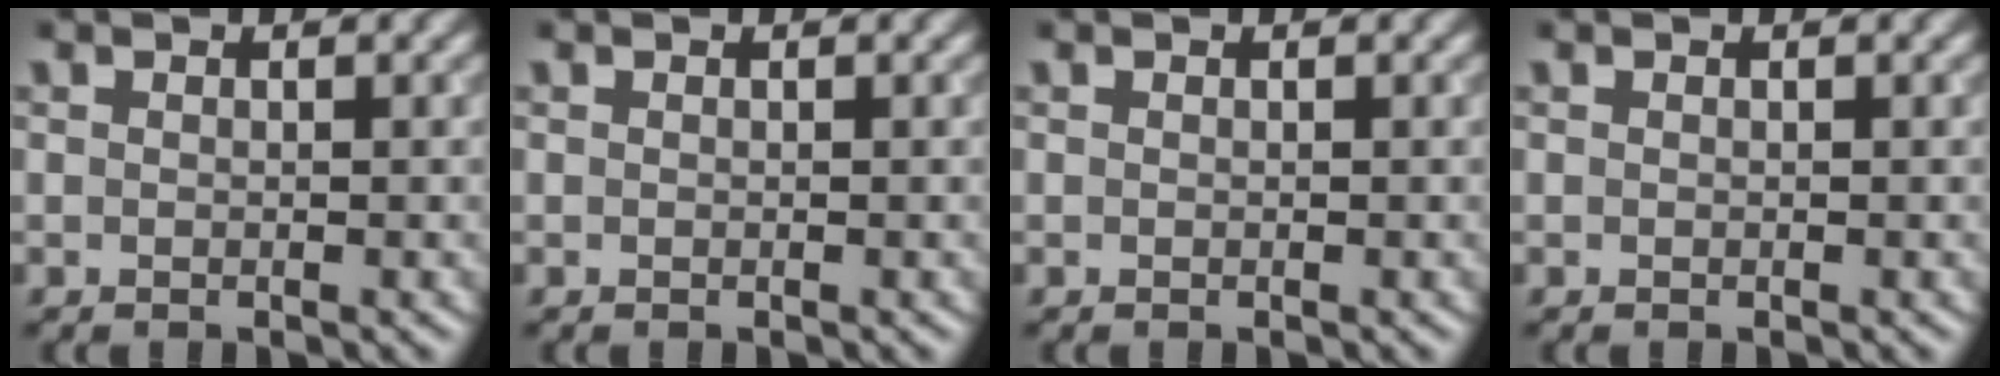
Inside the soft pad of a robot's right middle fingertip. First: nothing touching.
{"total": 0.0}
{"total": 0.0}
{"total": 0.0}